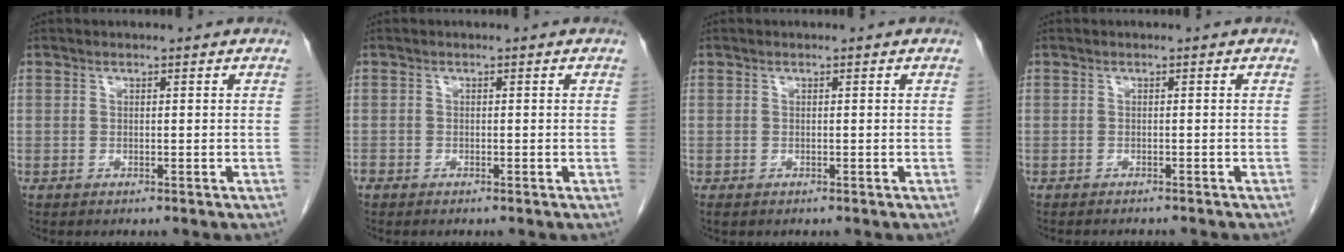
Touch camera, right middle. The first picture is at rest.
{"total": 1.0, "force": [-0.8, 0.5, 0.2], "torque": [-0.008, 0.000, -0.016]}
{"total": 0.5, "force": [-0.4, 0.3, 0.2], "torque": [-0.003, 0.000, -0.004]}
{"total": 3.7, "force": [-3.4, 0.6, 1.2], "torque": [-0.012, -0.005, -0.040]}